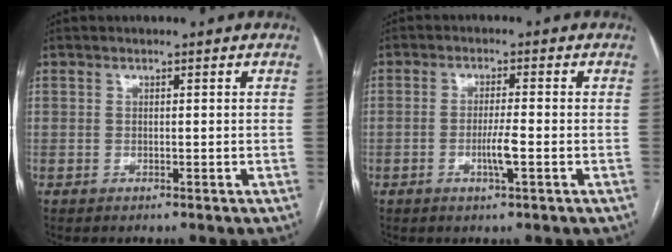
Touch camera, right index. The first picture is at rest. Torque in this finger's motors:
{"motor_torque": [0.82, 0.12, 0.18, 0.05]}